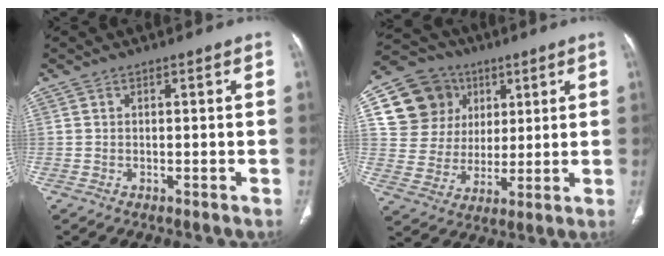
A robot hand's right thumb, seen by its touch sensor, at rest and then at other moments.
{"total": 15.4, "force": [5.7, 13.5, 4.7], "torque": [-0.054, 0.007, 0.112]}